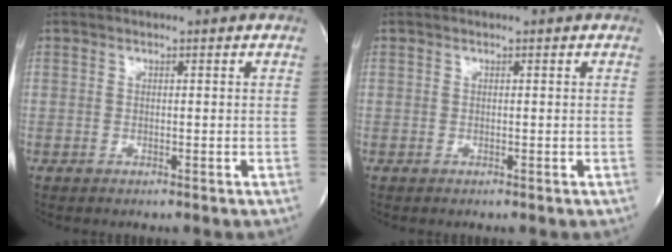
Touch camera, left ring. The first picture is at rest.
{"total": 0.0}